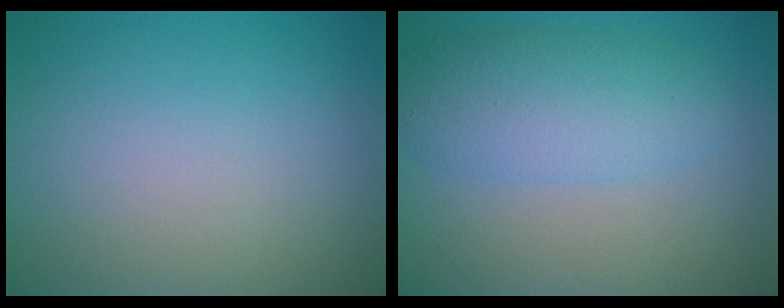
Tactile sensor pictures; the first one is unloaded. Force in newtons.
{"total": 4.8, "press": 4.8, "slide": 0.1}